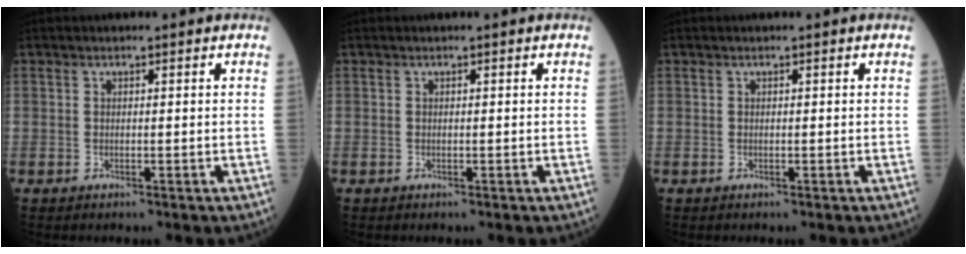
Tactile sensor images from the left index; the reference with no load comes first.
{"total": 0.0}
{"total": 0.0}